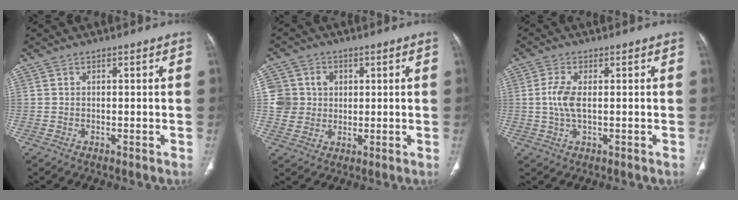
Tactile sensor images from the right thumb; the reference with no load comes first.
{"total": 7.6, "force": [1.2, 7.3, 1.8], "torque": [-0.007, 0.007, 0.024]}
{"total": 4.9, "force": [0.1, 2.0, 4.5], "torque": [-0.114, 0.002, 0.000]}